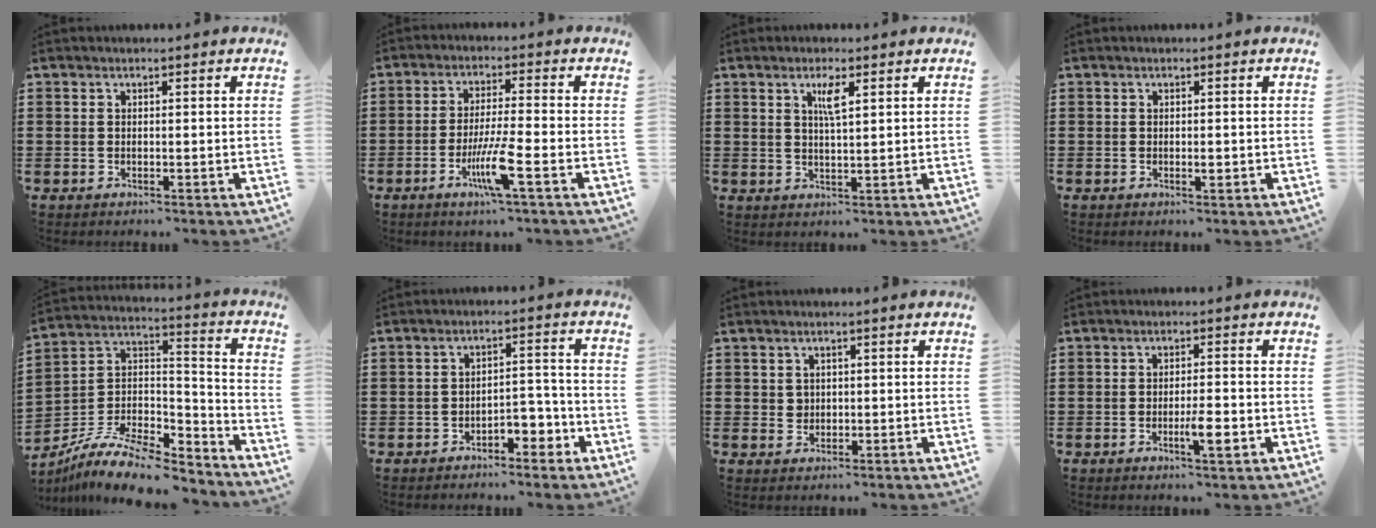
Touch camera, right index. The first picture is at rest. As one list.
[{"total": 7.1, "force": [-3.1, 0.1, 6.4], "torque": [-0.130, -0.017, -0.060]}, {"total": 3.1, "force": [1.4, 0.4, 2.7], "torque": [-0.050, -0.001, 0.019]}, {"total": 1.0, "force": [-0.2, 0.5, 0.8], "torque": [-0.014, -0.001, -0.003]}, {"total": 10.8, "force": [-8.7, 3.1, 5.5], "torque": [-0.112, 0.014, -0.172]}, {"total": 3.7, "force": [-2.5, 1.8, 2.0], "torque": [-0.036, 0.011, -0.051]}, {"total": 1.4, "force": [0.6, 1.2, 0.4], "torque": [-0.011, 0.005, 0.012]}, {"total": 4.0, "force": [-1.6, 0.8, 3.6], "torque": [-0.065, 0.000, -0.028]}]